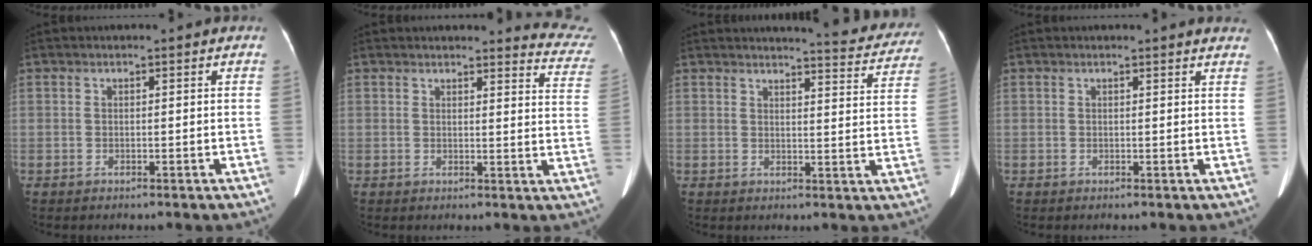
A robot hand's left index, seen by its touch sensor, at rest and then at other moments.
{"total": 9.9, "force": [9.9, 1.2, 0.7], "torque": [0.029, -0.065, 0.070]}
{"total": 10.5, "force": [10.2, 1.1, 2.3], "torque": [-0.017, -0.035, 0.099]}
{"total": 5.6, "force": [5.5, 0.4, 1.1], "torque": [-0.008, -0.002, 0.035]}